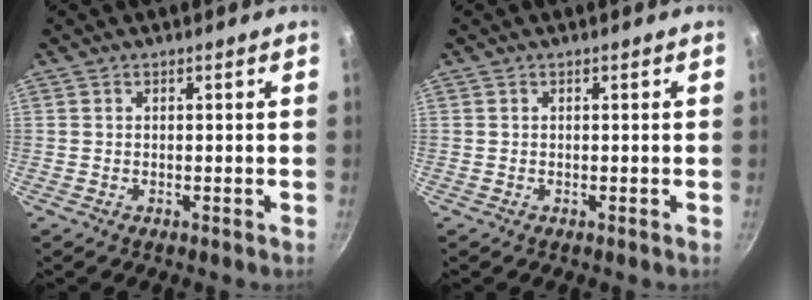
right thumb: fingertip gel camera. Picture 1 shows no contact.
{"total": 0.0}